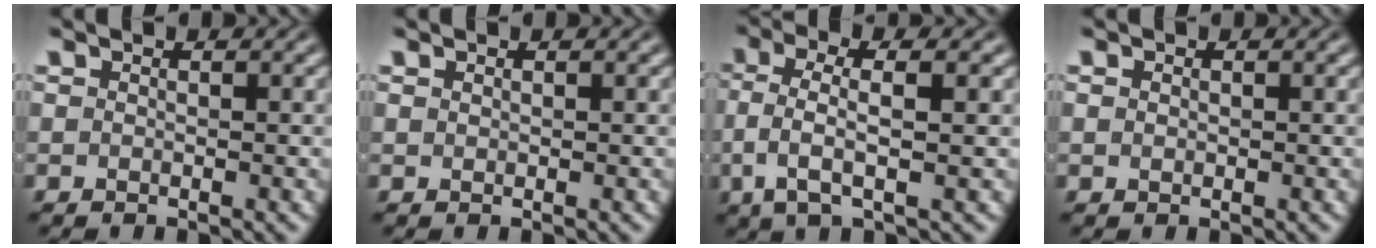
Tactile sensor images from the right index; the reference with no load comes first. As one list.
[{"total": 0.6, "force": [0.3, -0.5, -0.1], "torque": [0.007, -0.002, 0.012]}, {"total": 4.4, "force": [0.4, 1.7, 4.1], "torque": [-0.077, 0.001, 0.006]}, {"total": 0.0}]